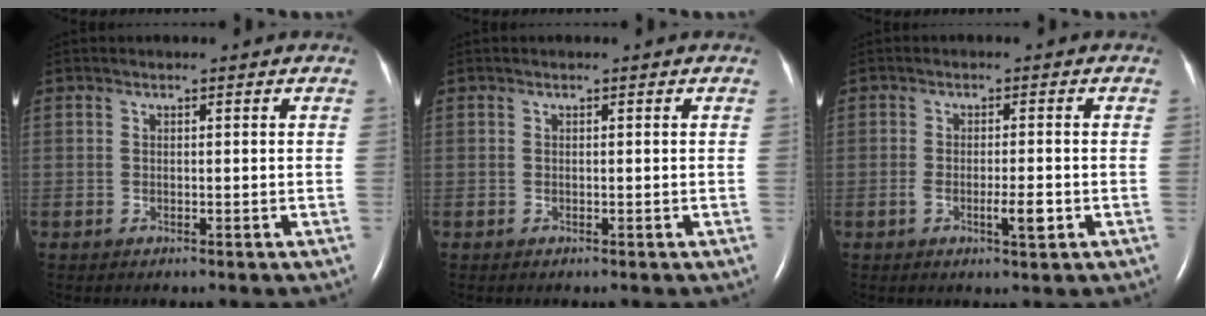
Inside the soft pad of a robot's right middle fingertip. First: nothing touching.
{"total": 0.0}
{"total": 3.2, "force": [-1.1, 0.4, 3.0], "torque": [-0.052, -0.002, -0.016]}